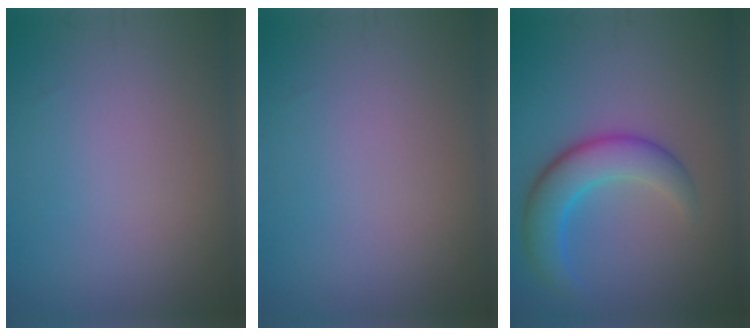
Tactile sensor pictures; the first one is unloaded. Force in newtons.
{"total": 0.0}
{"total": 5.1, "press": 5.1, "slide": 0.2}